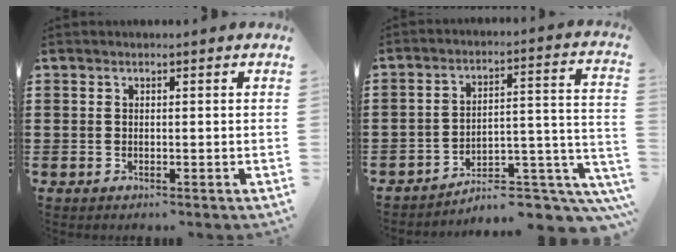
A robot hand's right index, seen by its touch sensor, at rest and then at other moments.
{"total": 6.7, "force": [-5.6, 2.1, 3.0], "torque": [-0.042, 0.005, -0.107]}